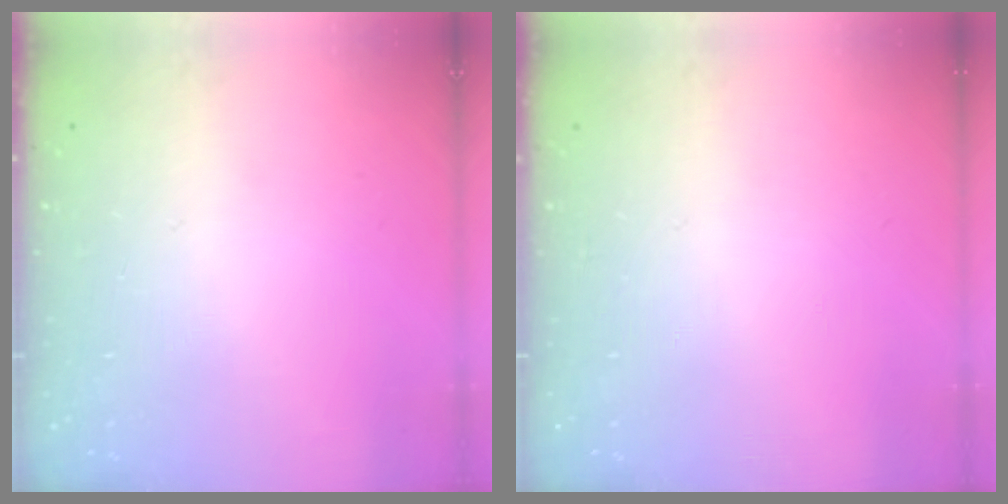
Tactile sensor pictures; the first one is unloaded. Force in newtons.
{"total": 0.0}